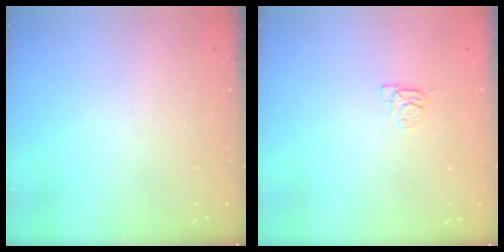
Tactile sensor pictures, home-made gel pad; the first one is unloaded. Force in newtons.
{"total": 4.9, "press": 4.8, "slide": 0.6}